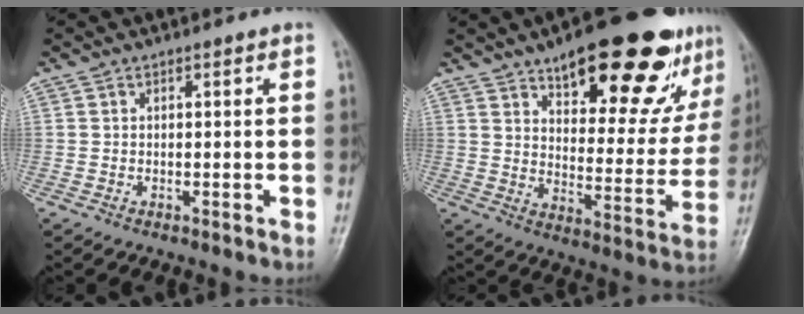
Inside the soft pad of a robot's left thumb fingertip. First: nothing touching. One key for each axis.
{"total": 24.0, "fx": 14.8, "fy": 8.8, "fz": 16.8, "tx": -0.180, "ty": -0.049, "tz": 0.212}